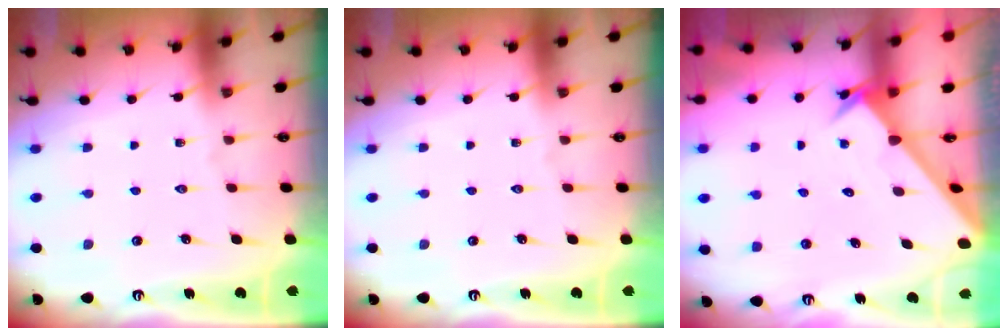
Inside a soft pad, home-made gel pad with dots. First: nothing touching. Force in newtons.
{"total": 0.0}
{"total": 2.7, "press": 2.6, "slide": 0.2}